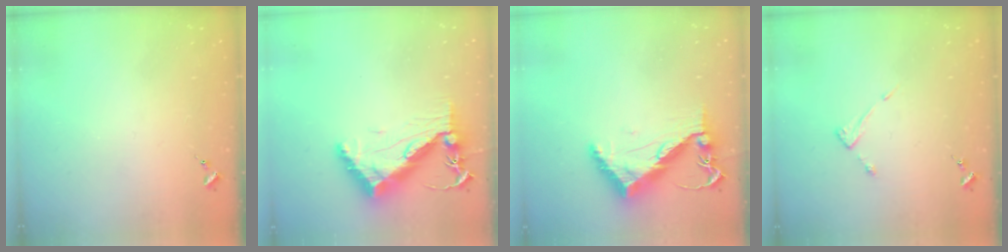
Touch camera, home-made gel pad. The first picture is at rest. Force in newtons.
{"total": 13.5, "press": 13.4, "slide": 1.2}
{"total": 10.7, "press": 10.6, "slide": 1.3}
{"total": 3.9, "press": 3.8, "slide": 0.4}